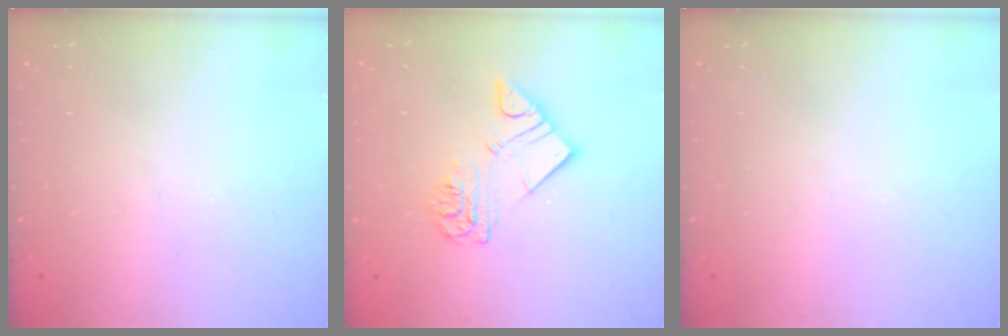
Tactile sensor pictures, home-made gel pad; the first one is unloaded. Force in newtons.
{"total": 10.6, "press": 10.5, "slide": 1.2}
{"total": 0.0}